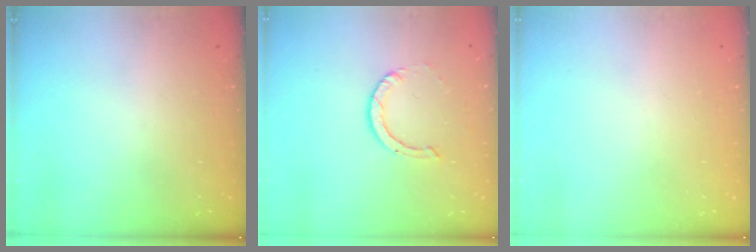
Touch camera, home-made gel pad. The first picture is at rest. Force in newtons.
{"total": 2.2, "press": 2.2, "slide": 0.2}
{"total": 0.0}